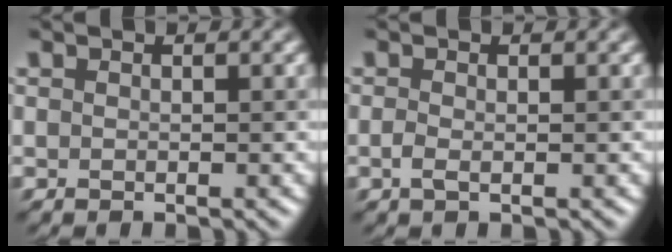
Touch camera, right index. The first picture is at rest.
{"total": 0.7, "force": [0.0, 0.4, 0.6], "torque": [-0.013, 0.004, -0.003]}